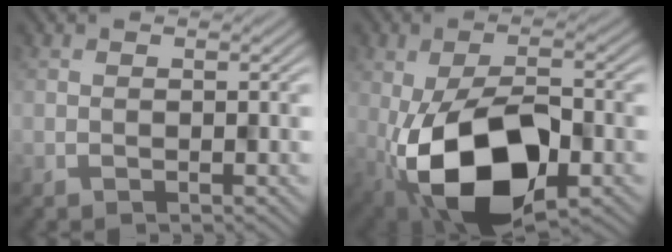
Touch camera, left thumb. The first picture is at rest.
{"total": 15.7, "force": [-4.8, 8.4, 12.3], "torque": [-0.223, -0.031, -0.076]}